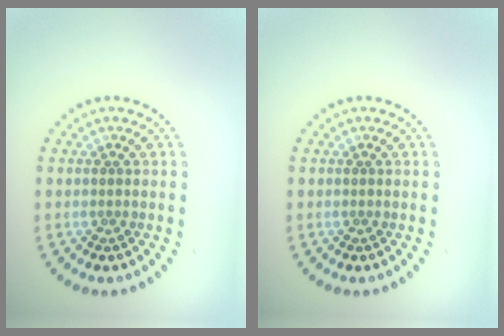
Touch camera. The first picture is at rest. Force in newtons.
{"total": 0.0}